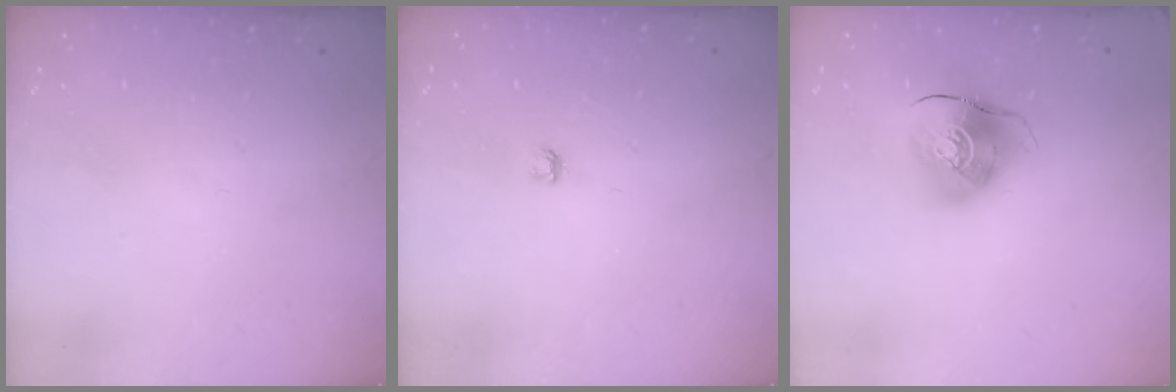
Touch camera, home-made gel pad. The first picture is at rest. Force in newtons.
{"total": 2.8, "press": 2.8, "slide": 0.3}
{"total": 10.8, "press": 10.7, "slide": 1.5}